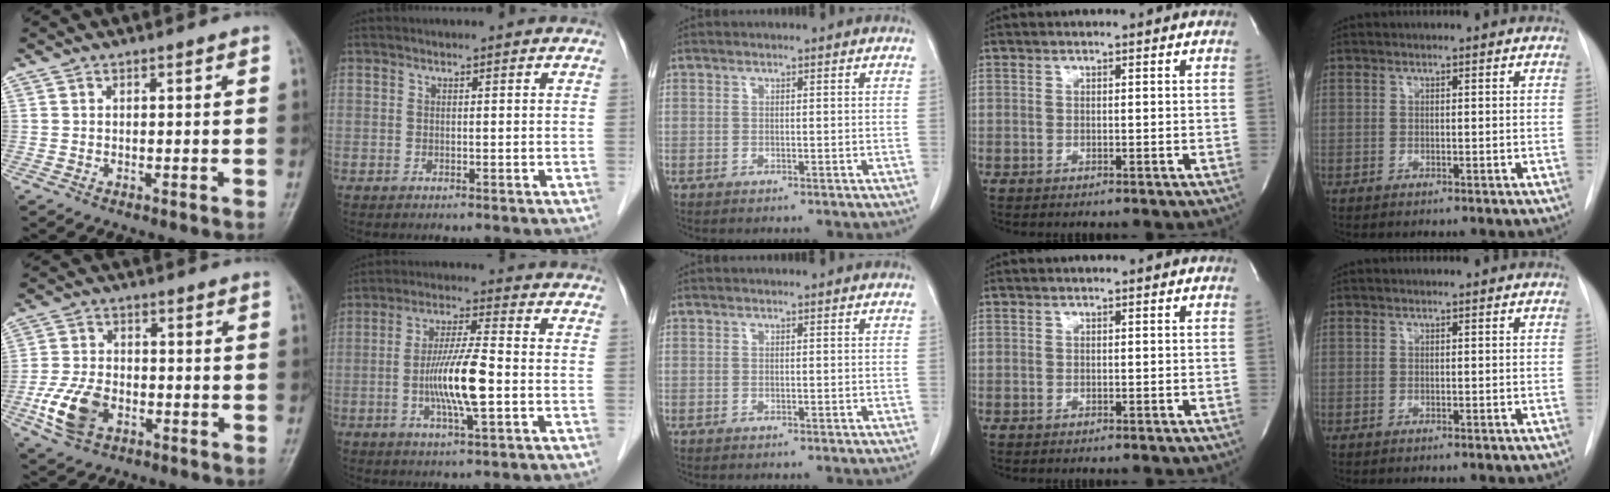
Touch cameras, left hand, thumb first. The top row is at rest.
{"thumb": {"total": 9.7, "force": [-3.5, 6.4, 6.4], "torque": [-0.125, 0.011, -0.066]}, "index": {"total": 9.3, "force": [-1.8, 0.6, 9.1], "torque": [-0.179, -0.008, -0.038]}}